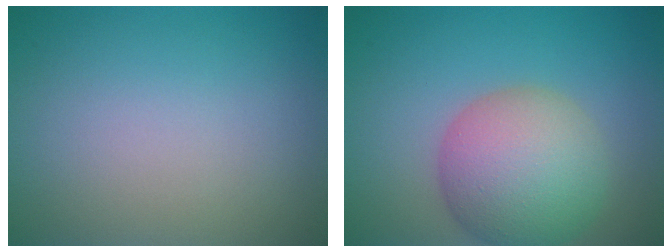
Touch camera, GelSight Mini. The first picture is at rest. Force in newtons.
{"total": 8.1, "press": 8.1, "slide": 0.3}